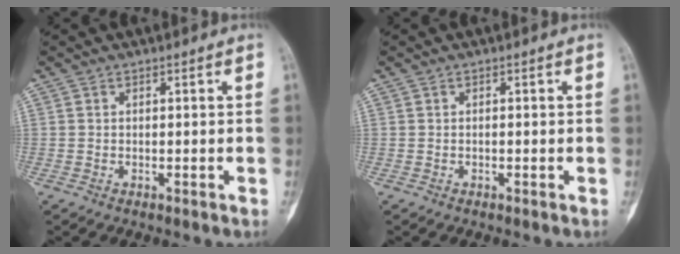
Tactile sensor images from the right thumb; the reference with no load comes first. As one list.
[{"total": 0.0}]